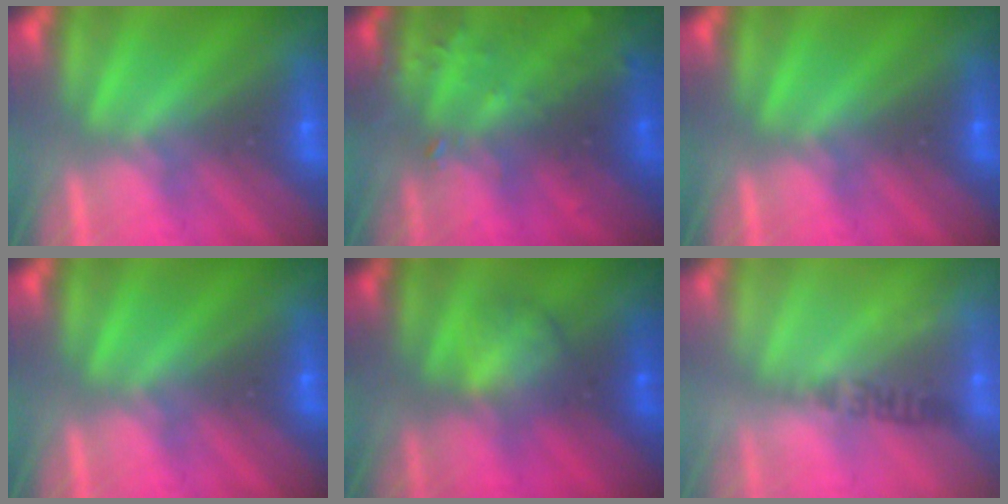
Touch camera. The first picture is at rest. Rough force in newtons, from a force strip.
{"total": 6.0}
{"total": 0.0}
{"total": 0.0}
{"total": 2.0}
{"total": 2.4}